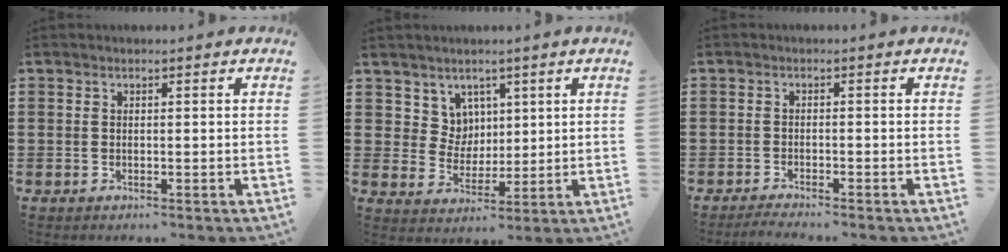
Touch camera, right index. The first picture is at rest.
{"total": 5.5, "force": [2.9, 4.6, 0.8], "torque": [-0.042, 0.007, 0.056]}
{"total": 1.7, "force": [-1.7, -0.3, 0.2], "torque": [-0.004, 0.000, -0.033]}